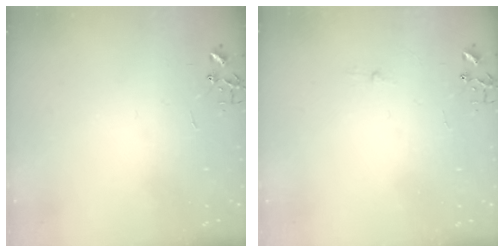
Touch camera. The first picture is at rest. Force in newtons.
{"total": 2.6, "press": 2.5, "slide": 0.4}